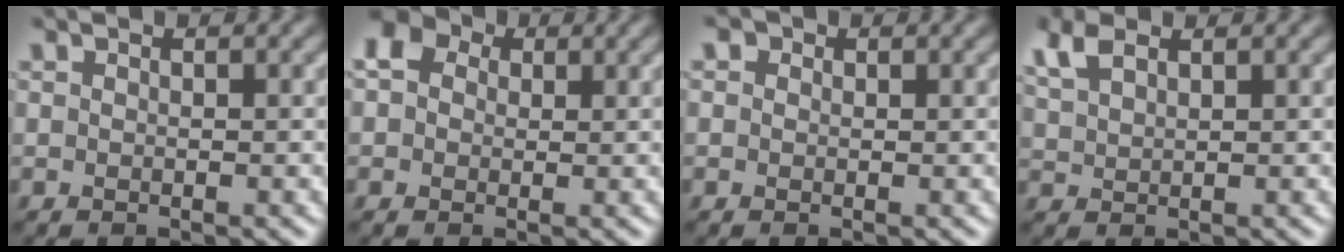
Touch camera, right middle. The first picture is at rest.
{"total": 4.0, "force": [1.6, 3.1, 2.0], "torque": [-0.041, 0.008, 0.011]}
{"total": 0.8, "force": [0.2, 0.7, 0.3], "torque": [-0.003, 0.000, 0.001]}
{"total": 2.7, "force": [1.9, 1.2, 1.6], "torque": [-0.044, 0.008, 0.041]}